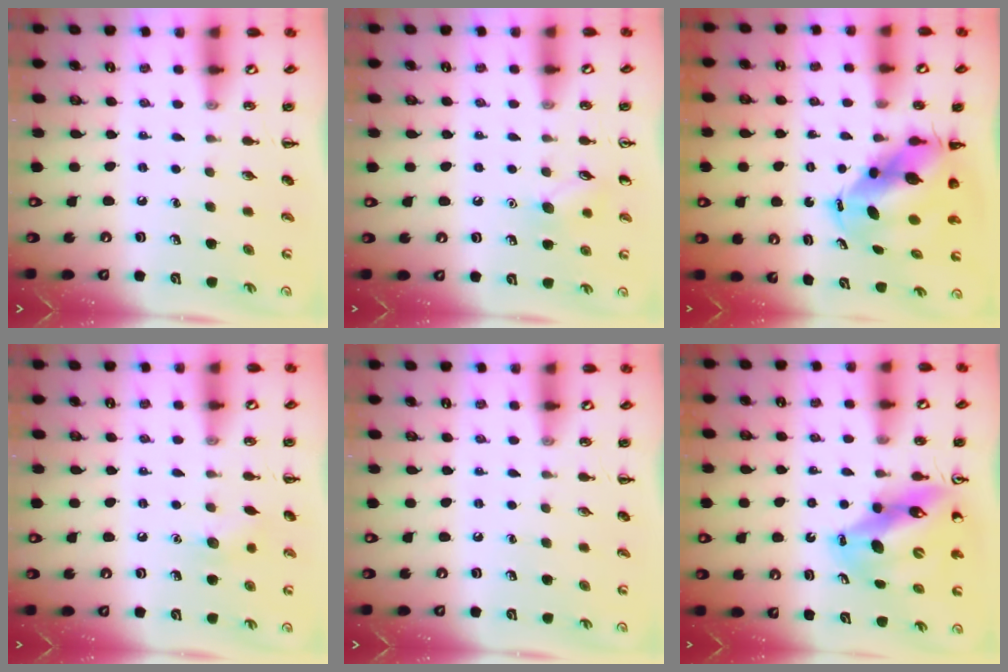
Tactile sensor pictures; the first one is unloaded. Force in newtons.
{"total": 8.0, "press": 7.8, "slide": 1.9}
{"total": 9.2, "press": 8.9, "slide": 2.3}
{"total": 5.8, "press": 5.6, "slide": 1.4}
{"total": 0.0}
{"total": 12.3, "press": 11.7, "slide": 3.6}